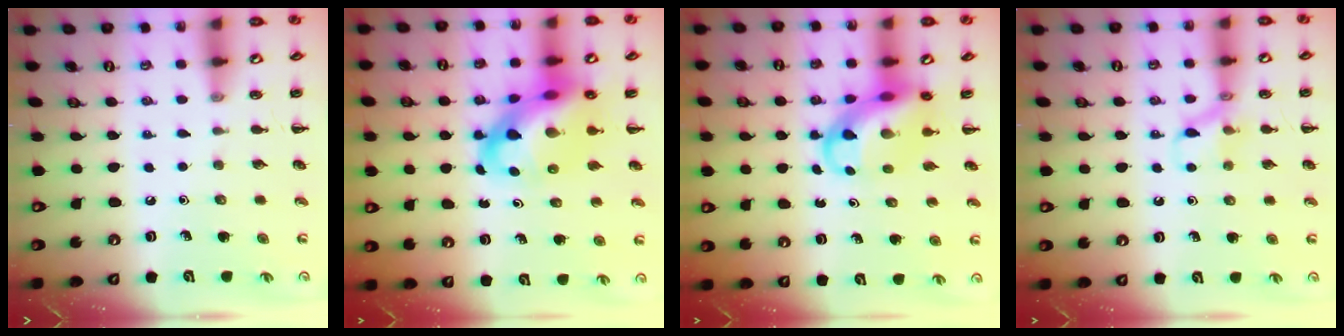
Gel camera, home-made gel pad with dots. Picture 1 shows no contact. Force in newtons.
{"total": 14.8, "press": 14.2, "slide": 4.1}
{"total": 9.9, "press": 9.5, "slide": 2.8}
{"total": 8.7, "press": 8.6, "slide": 1.0}